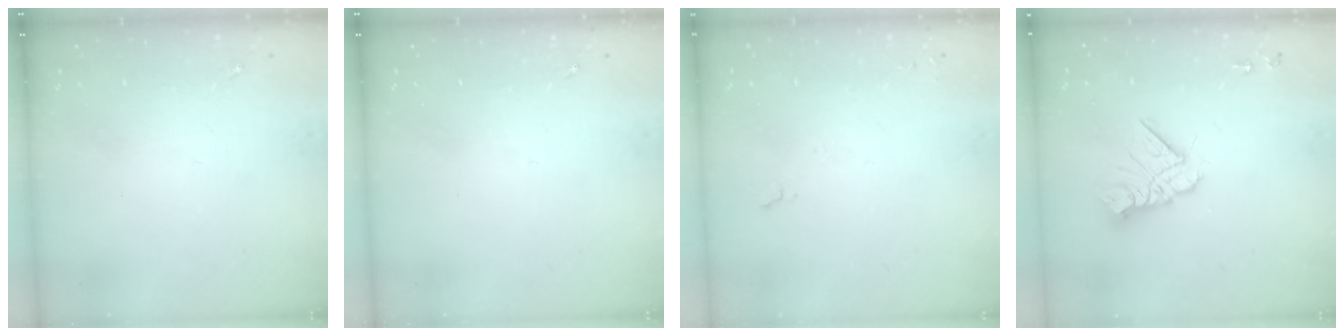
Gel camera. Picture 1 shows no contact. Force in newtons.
{"total": 0.0}
{"total": 5.1, "press": 5.1, "slide": 0.6}
{"total": 12.7, "press": 12.6, "slide": 1.1}